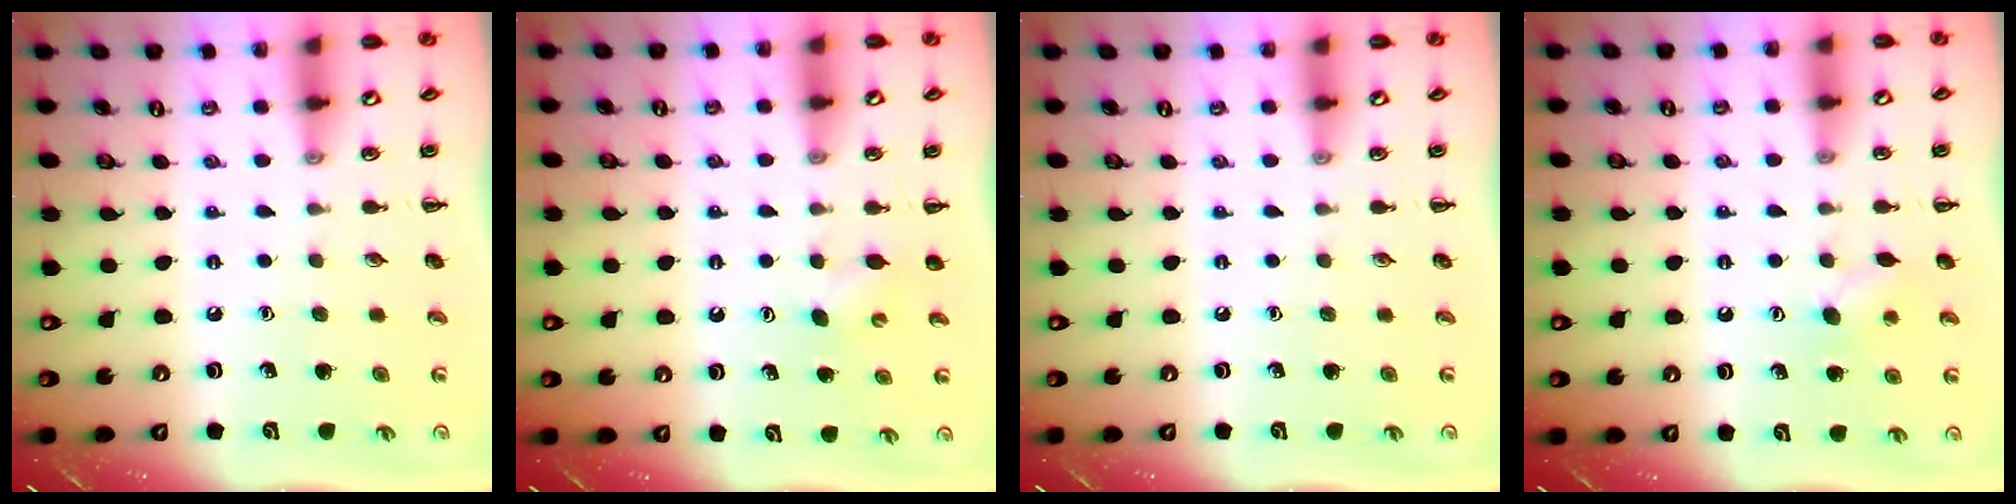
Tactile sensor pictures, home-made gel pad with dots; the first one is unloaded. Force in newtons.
{"total": 2.9, "press": 2.9, "slide": 0.6}
{"total": 0.0}
{"total": 5.8, "press": 5.6, "slide": 1.2}